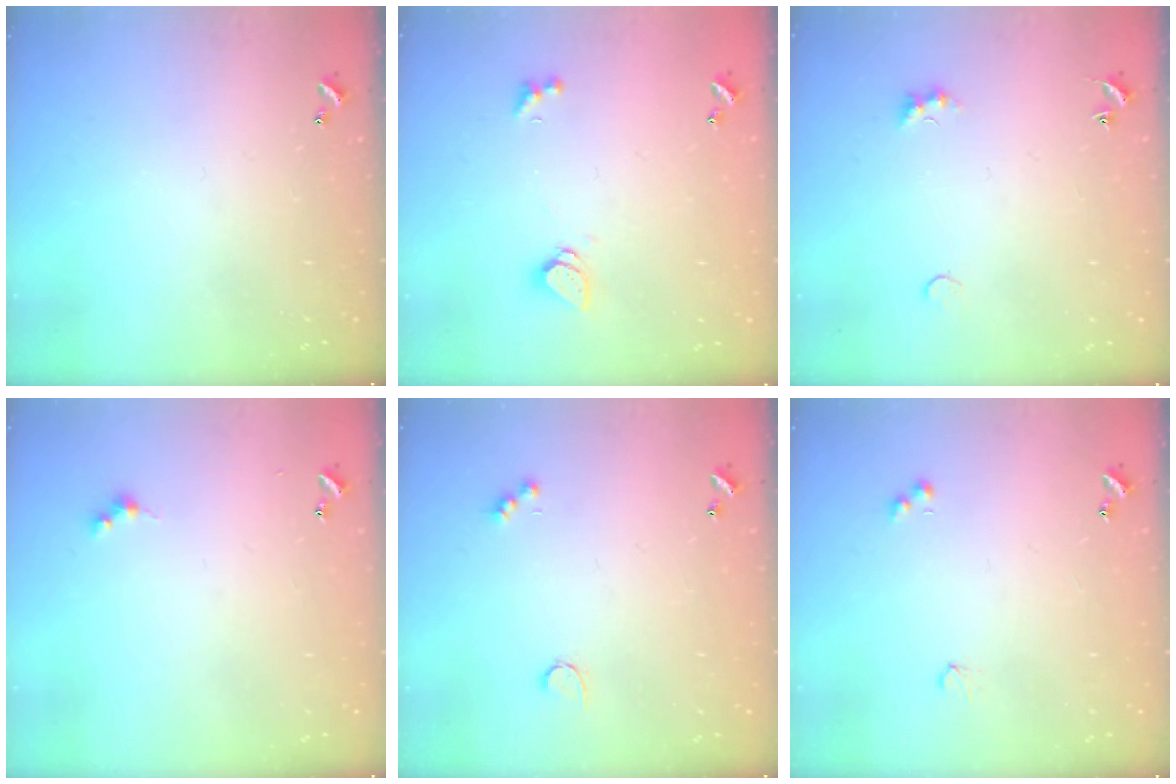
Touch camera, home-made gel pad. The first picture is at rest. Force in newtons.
{"total": 1.2, "press": 1.1, "slide": 0.5}
{"total": 1.9, "press": 1.9, "slide": 0.5}
{"total": 2.6, "press": 2.6, "slide": 0.5}
{"total": 2.6, "press": 2.5, "slide": 0.5}
{"total": 3.9, "press": 3.8, "slide": 0.6}